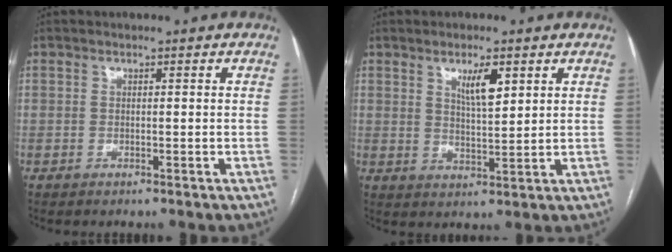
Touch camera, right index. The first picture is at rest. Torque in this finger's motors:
{"motor_torque": [0.24, 0.03, 0.28, 0.05]}